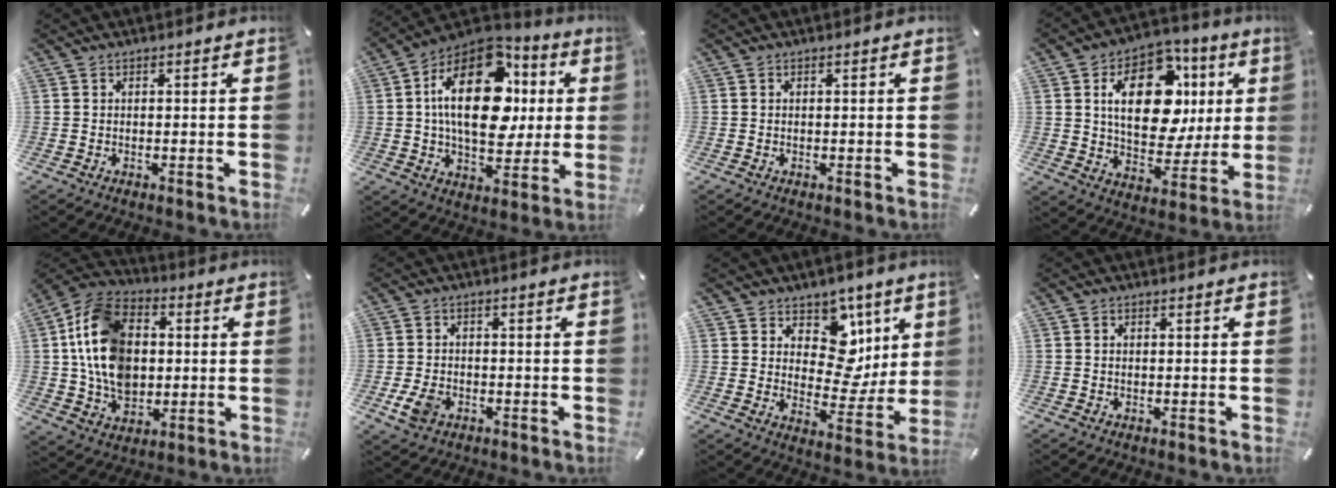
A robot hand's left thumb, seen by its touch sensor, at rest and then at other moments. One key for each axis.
{"total": 24.3, "fx": 4.9, "fy": 14.9, "fz": 18.5, "tx": -0.330, "ty": -0.011, "tz": 0.081}
{"total": 0.0}
{"total": 20.6, "fx": 5.8, "fy": 12.8, "fz": 15.1, "tx": -0.237, "ty": -0.014, "tz": 0.097}
{"total": 16.4, "fx": 0.6, "fy": 12.6, "fz": 10.5, "tx": -0.237, "ty": 0.011, "tz": 0.011}
{"total": 5.2, "fx": -2.0, "fy": 3.8, "fz": 3.0, "tx": -0.074, "ty": 0.003, "tz": -0.039}
{"total": 12.0, "fx": 4.4, "fy": 9.5, "fz": 5.9, "tx": -0.062, "ty": -0.047, "tz": 0.082}
{"total": 0.8, "fx": 0.0, "fy": 0.5, "fz": 0.7, "tx": -0.015, "ty": 0.001, "tz": 0.000}